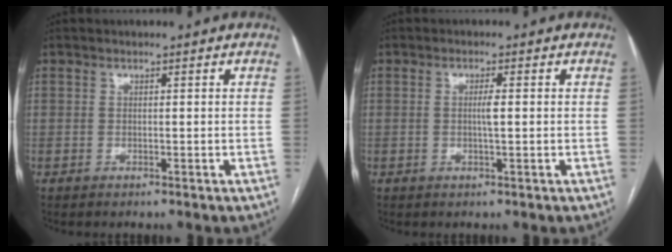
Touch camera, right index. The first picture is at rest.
{"total": 2.2, "force": [0.1, 0.1, 2.2], "torque": [-0.040, 0.000, 0.001]}